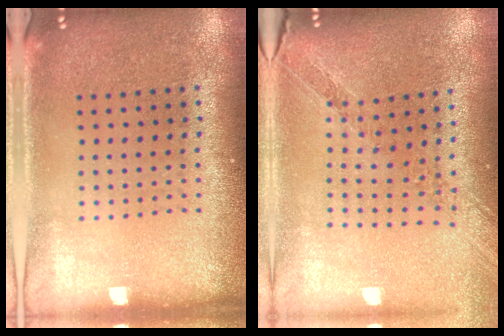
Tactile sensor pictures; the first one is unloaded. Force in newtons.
{"total": 1.2, "press": 1.2, "slide": 0.2}